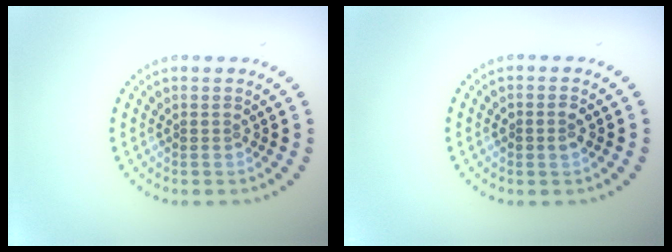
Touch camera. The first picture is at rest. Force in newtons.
{"total": 1.3, "press": 1.3, "slide": 0.1}